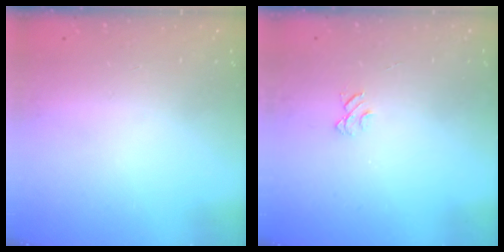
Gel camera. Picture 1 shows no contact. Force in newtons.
{"total": 3.8, "press": 3.8, "slide": 0.3}